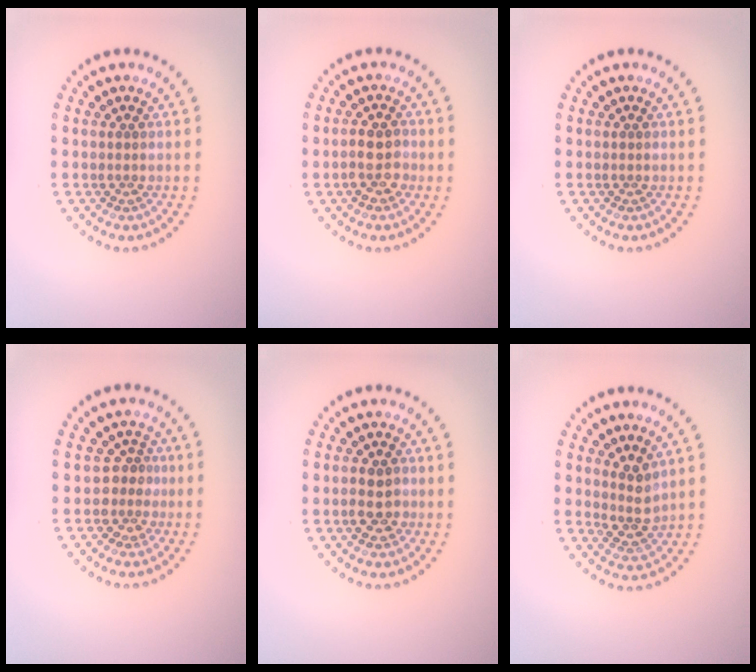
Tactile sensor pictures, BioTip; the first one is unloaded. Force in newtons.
{"total": 2.7, "press": 2.5, "slide": 0.9}
{"total": 0.0}
{"total": 2.2, "press": 1.5, "slide": 1.6}
{"total": 2.4, "press": 2.4, "slide": 0.4}
{"total": 2.7, "press": 2.1, "slide": 1.7}